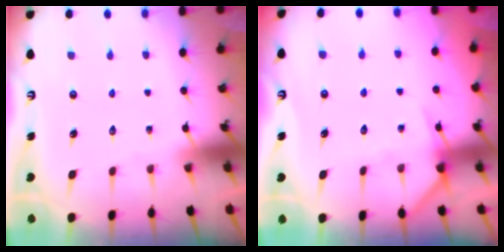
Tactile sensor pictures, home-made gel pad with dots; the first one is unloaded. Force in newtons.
{"total": 7.9, "press": 7.9, "slide": 0.8}